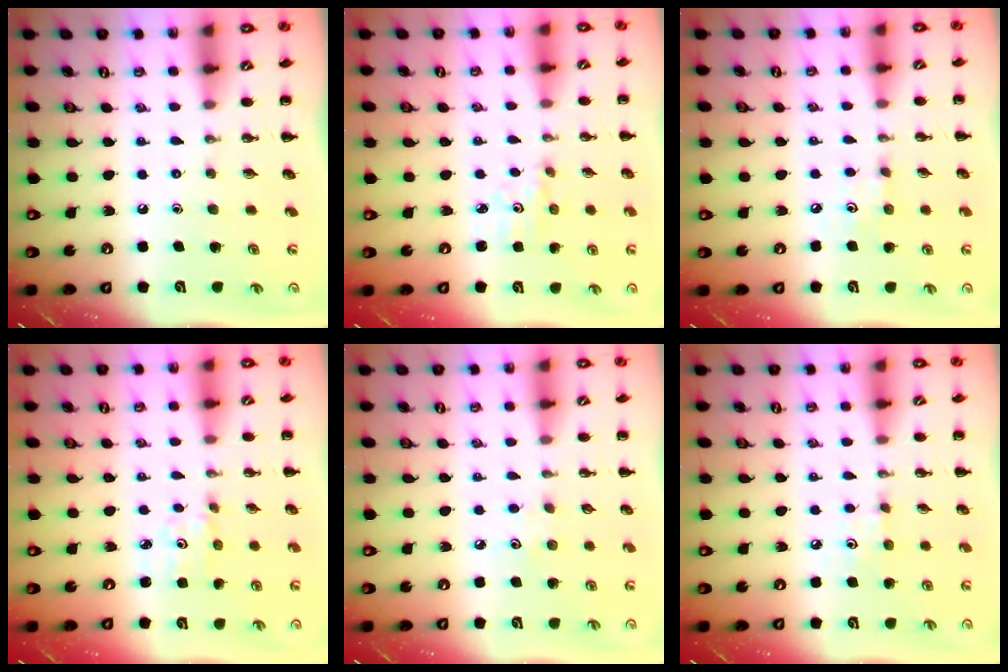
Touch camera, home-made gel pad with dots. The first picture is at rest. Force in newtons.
{"total": 2.6, "press": 2.4, "slide": 0.9}
{"total": 4.3, "press": 4.0, "slide": 1.4}
{"total": 2.0, "press": 2.0, "slide": 0.2}
{"total": 2.8, "press": 2.6, "slide": 0.8}
{"total": 3.7, "press": 3.6, "slide": 1.1}